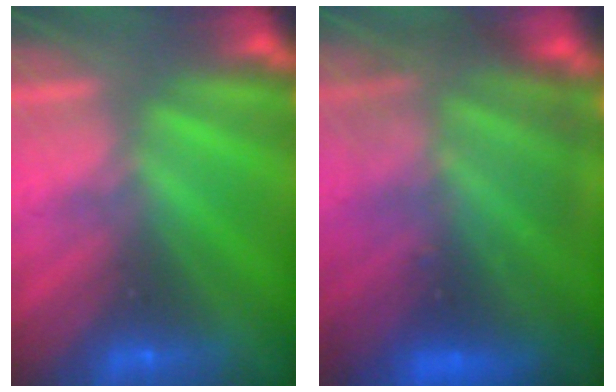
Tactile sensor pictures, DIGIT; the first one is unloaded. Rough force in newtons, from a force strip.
{"total": 9.6}